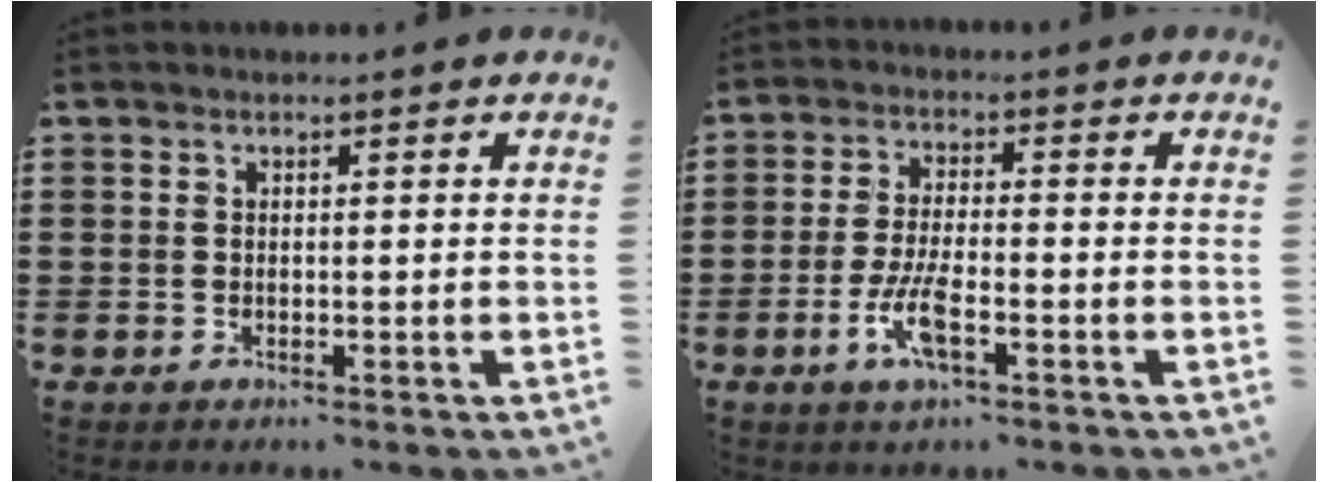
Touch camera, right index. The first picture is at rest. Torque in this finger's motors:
{"motor_torque": [2.14, 0.00, 0.50, 0.18]}